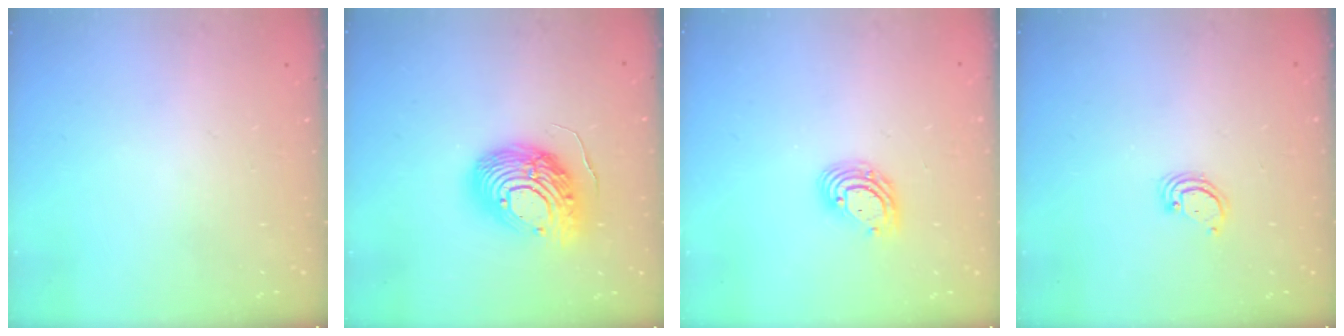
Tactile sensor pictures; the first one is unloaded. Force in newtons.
{"total": 17.3, "press": 17.2, "slide": 1.6}
{"total": 8.0, "press": 7.8, "slide": 1.5}
{"total": 2.5, "press": 2.5, "slide": 0.2}